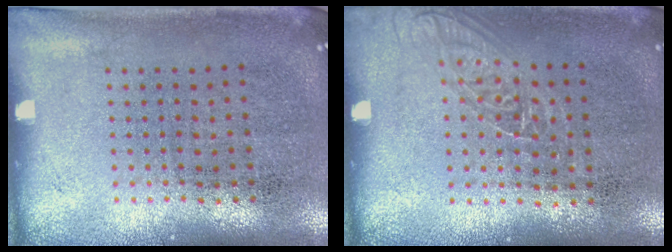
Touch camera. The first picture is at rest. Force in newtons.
{"total": 1.1, "press": 1.0, "slide": 0.5}